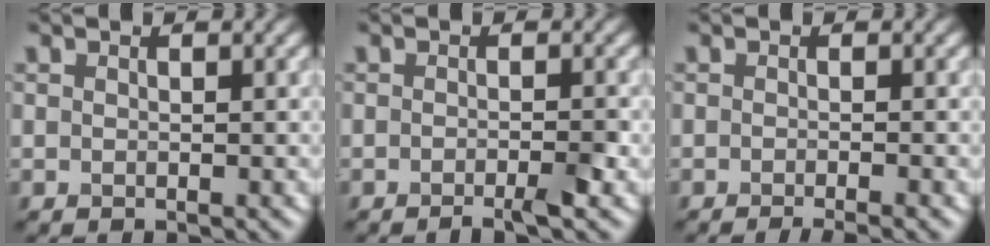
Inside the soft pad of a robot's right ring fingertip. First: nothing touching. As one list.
[{"total": 2.0, "force": [-1.1, 0.2, 1.6], "torque": [-0.020, 0.001, -0.023]}, {"total": 2.7, "force": [-1.6, 0.7, 2.1], "torque": [-0.017, 0.001, -0.026]}]